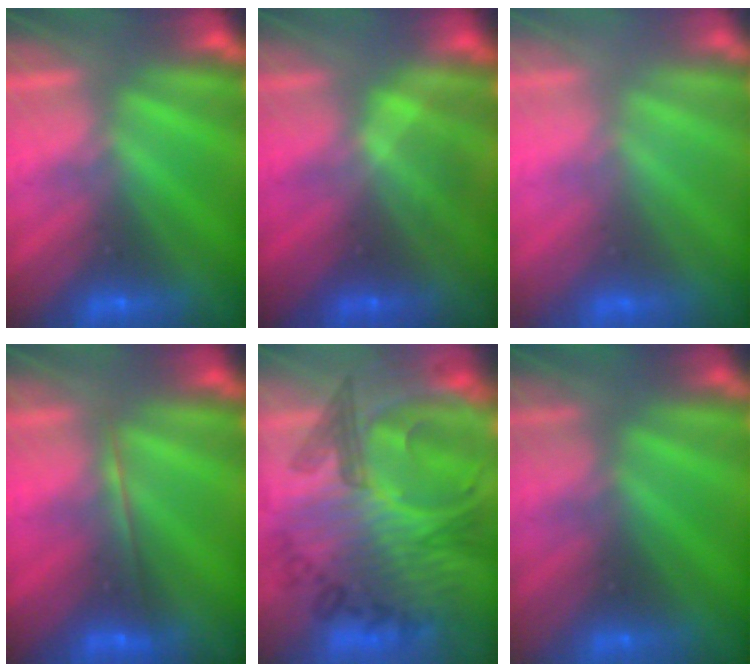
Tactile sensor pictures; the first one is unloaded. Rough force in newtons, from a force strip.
{"total": 1.7}
{"total": 2.8}
{"total": 1.8}
{"total": 6.5}
{"total": 2.9}